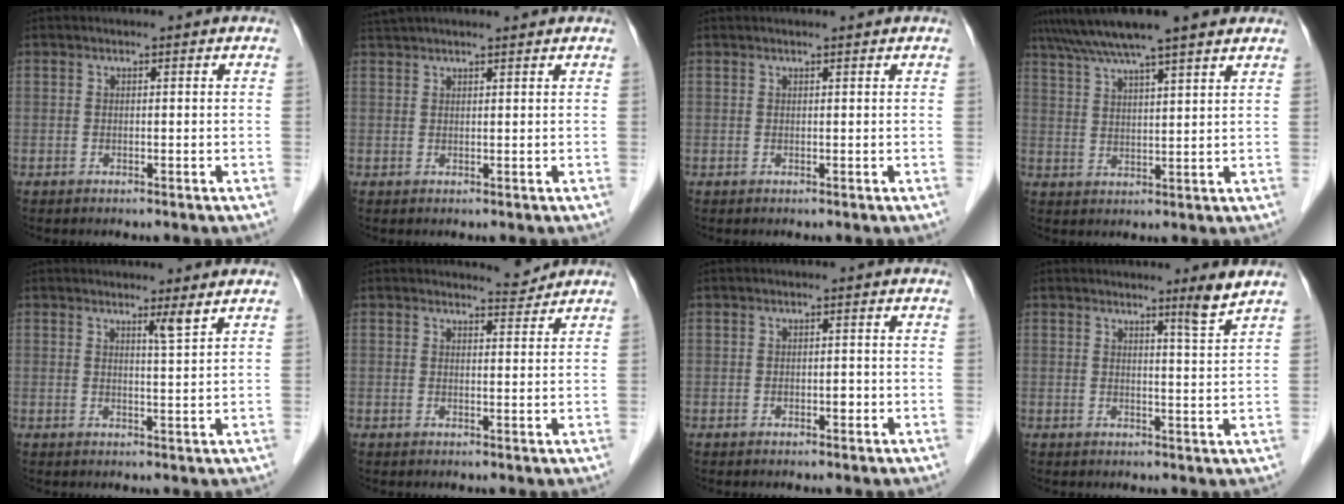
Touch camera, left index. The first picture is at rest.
{"total": 6.2, "force": [5.5, 0.4, 2.8], "torque": [-0.045, 0.036, 0.087]}
{"total": 1.0, "force": [0.9, 0.0, 0.6], "torque": [-0.008, 0.014, 0.017]}
{"total": 12.7, "force": [10.3, 0.5, 7.3], "torque": [-0.126, 0.039, 0.154]}
{"total": 2.0, "force": [1.5, -0.6, 1.1], "torque": [-0.026, -0.013, 0.028]}
{"total": 2.2, "force": [2.1, -0.1, -0.3], "torque": [-0.002, -0.012, 0.032]}
{"total": 1.2, "force": [-0.5, 0.6, 0.9], "torque": [-0.015, 0.002, -0.007]}
{"total": 3.1, "force": [2.4, -1.1, 1.5], "torque": [-0.031, -0.019, 0.037]}